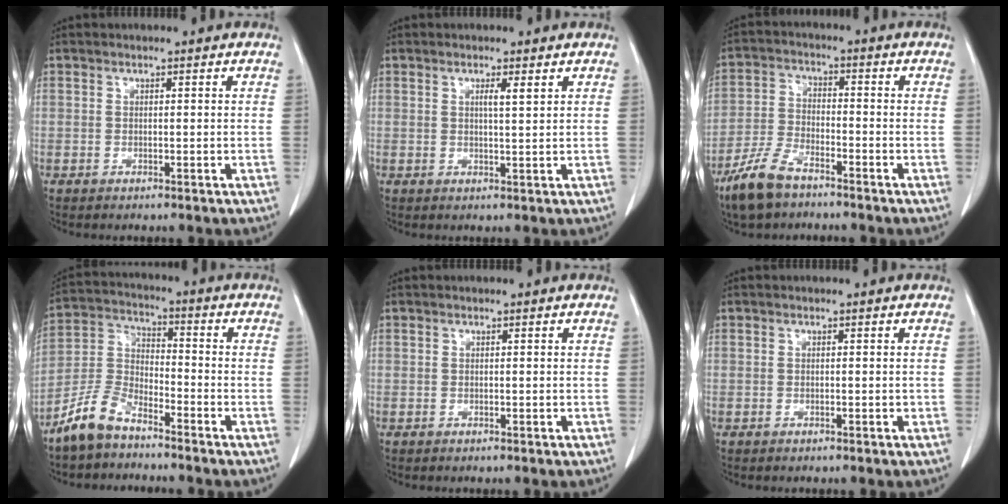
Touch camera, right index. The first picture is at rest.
{"total": 1.9, "force": [0.9, 0.0, 1.7], "torque": [-0.033, 0.000, 0.013]}
{"total": 8.2, "force": [-6.1, 2.9, 4.6], "torque": [-0.107, -0.013, -0.122]}
{"total": 8.1, "force": [-6.4, 3.0, 3.9], "torque": [-0.095, 0.002, -0.137]}
{"total": 0.0}
{"total": 0.6, "force": [-0.2, 0.2, 0.5], "torque": [-0.007, 0.001, -0.005]}